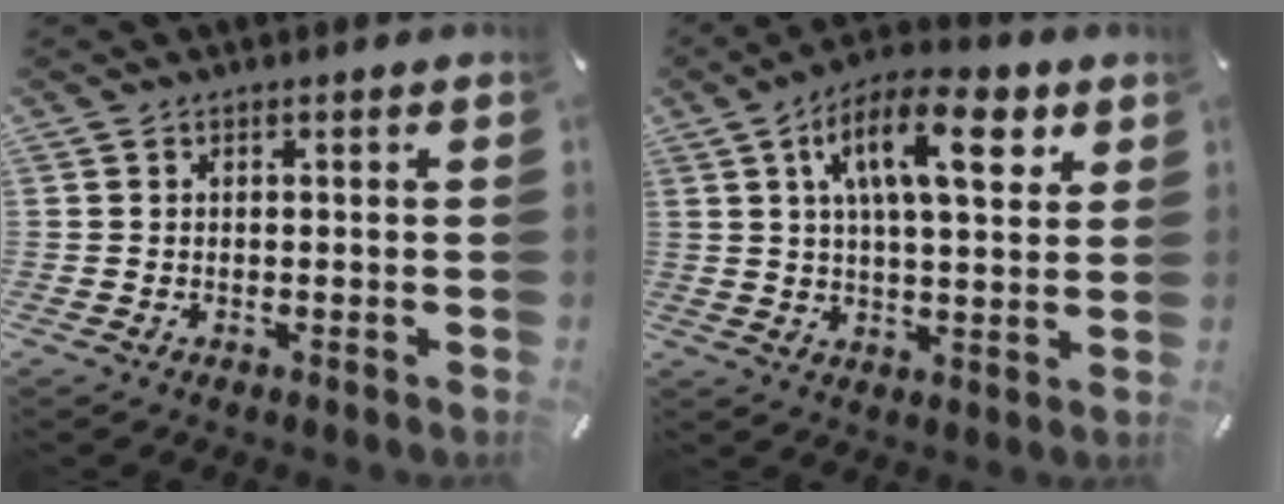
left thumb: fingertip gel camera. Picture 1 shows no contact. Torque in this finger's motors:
{"motor_torque": [0.70, 0.78, 1.75, -1.02, 0.47]}